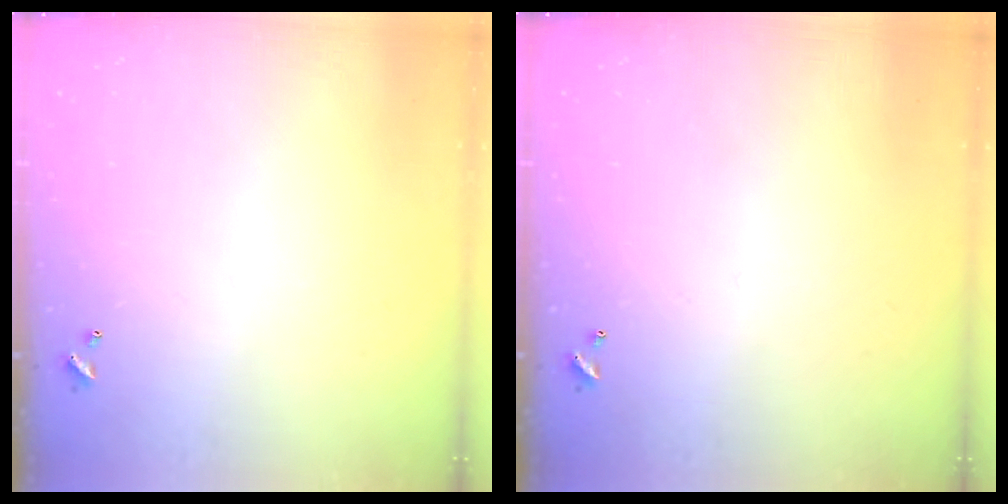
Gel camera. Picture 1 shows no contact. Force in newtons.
{"total": 0.0}